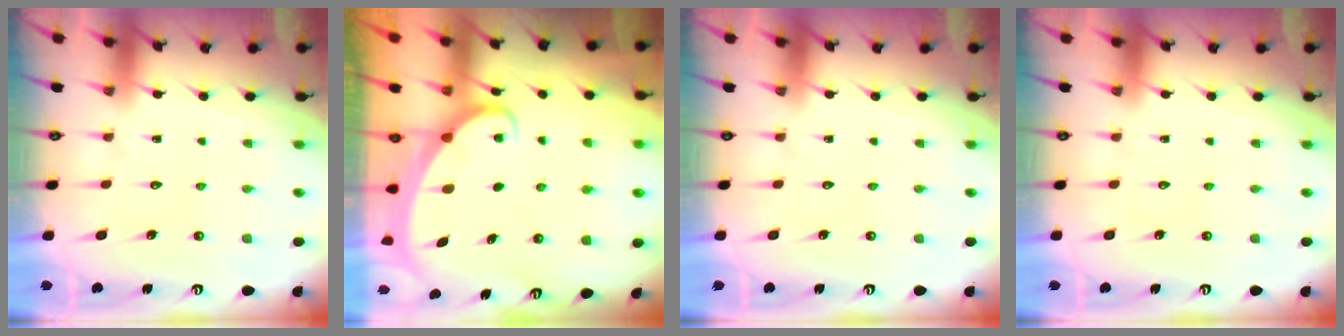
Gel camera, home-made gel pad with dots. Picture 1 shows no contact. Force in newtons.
{"total": 2.4, "press": 2.3, "slide": 0.3}
{"total": 0.0}
{"total": 0.0}